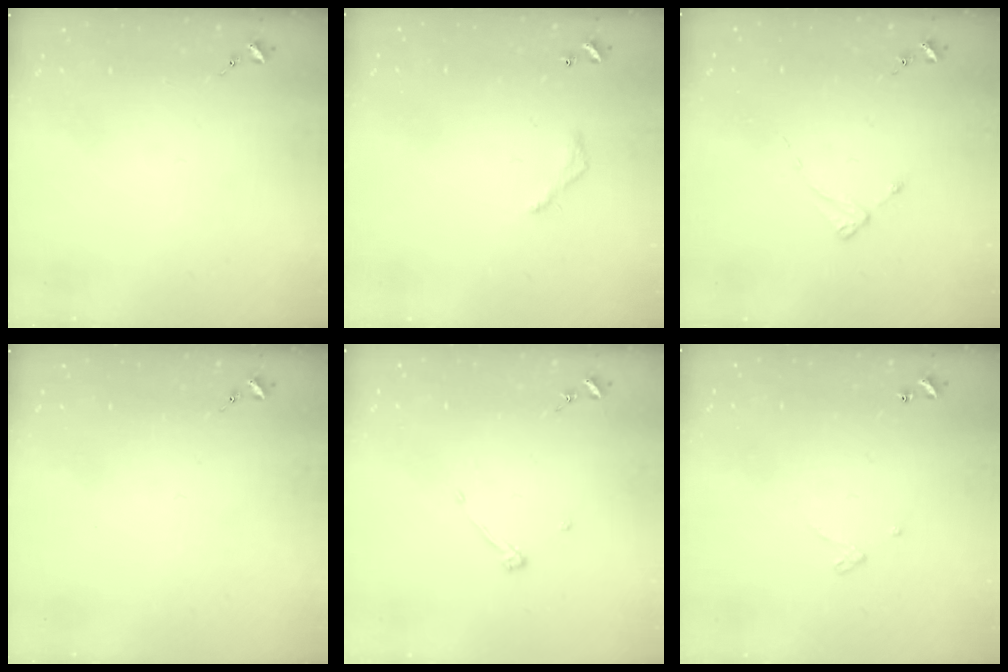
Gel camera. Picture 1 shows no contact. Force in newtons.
{"total": 3.2, "press": 3.2, "slide": 0.2}
{"total": 2.0, "press": 2.0, "slide": 0.3}
{"total": 0.0}
{"total": 3.6, "press": 3.6, "slide": 0.4}
{"total": 3.2, "press": 3.2, "slide": 0.2}